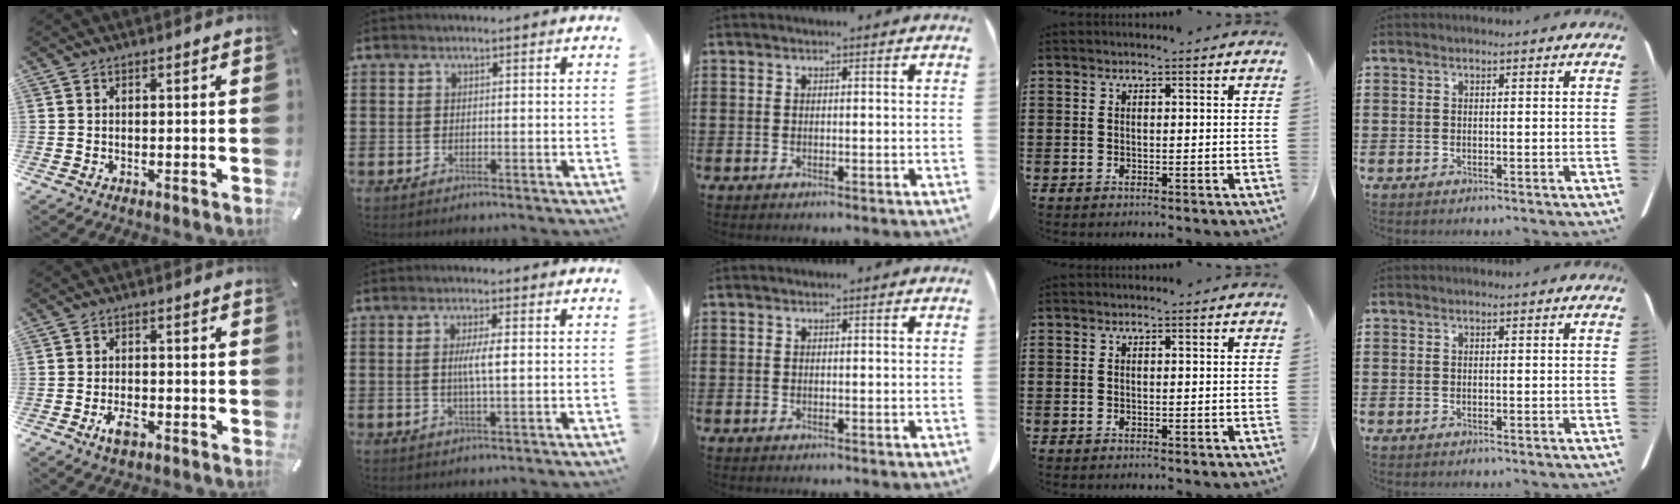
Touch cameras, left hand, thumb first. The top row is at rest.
{"thumb": {"total": 4.1, "force": [-2.1, 2.0, 2.8], "torque": [-0.063, 0.002, -0.041]}, "index": {"total": 3.5, "force": [0.2, 0.5, 3.4], "torque": [-0.065, -0.002, 0.001]}}